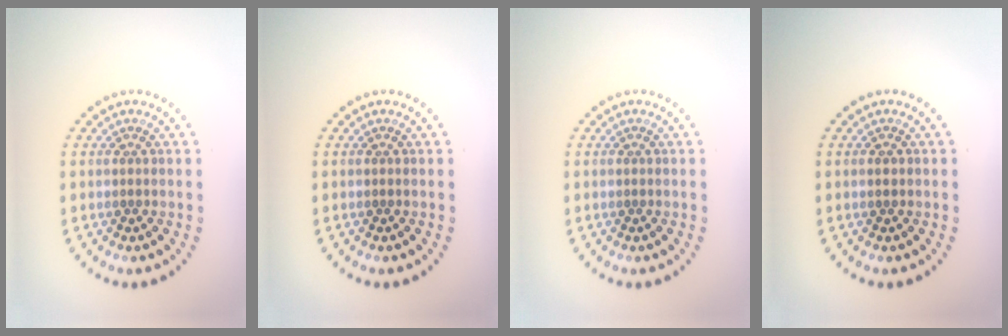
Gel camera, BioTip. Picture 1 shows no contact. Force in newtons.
{"total": 0.0}
{"total": 0.0}
{"total": 1.0, "press": 1.0, "slide": 0.2}